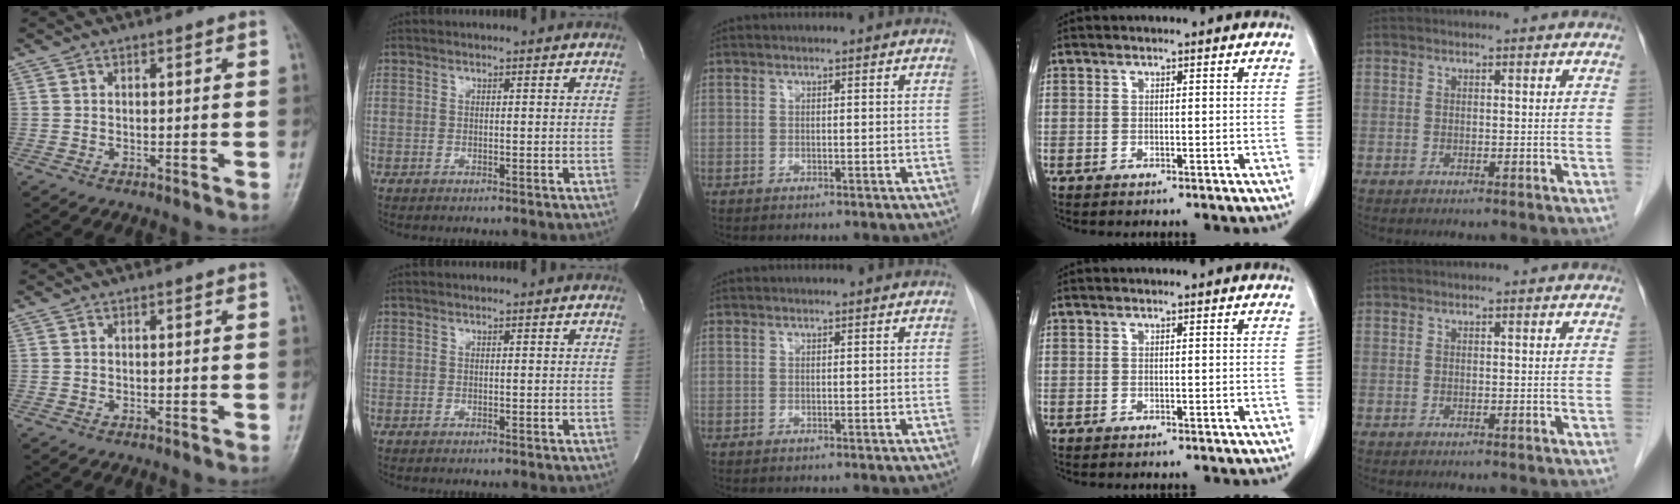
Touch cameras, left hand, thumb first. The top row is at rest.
{}